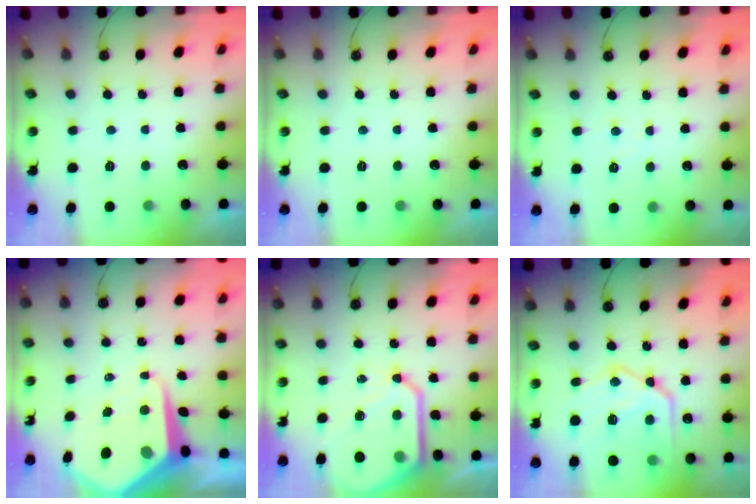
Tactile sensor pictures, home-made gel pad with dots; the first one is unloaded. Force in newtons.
{"total": 0.0}
{"total": 3.8, "press": 3.8, "slide": 0.4}
{"total": 12.7, "press": 12.6, "slide": 1.0}
{"total": 16.9, "press": 16.8, "slide": 1.6}
{"total": 20.3, "press": 20.2, "slide": 2.0}